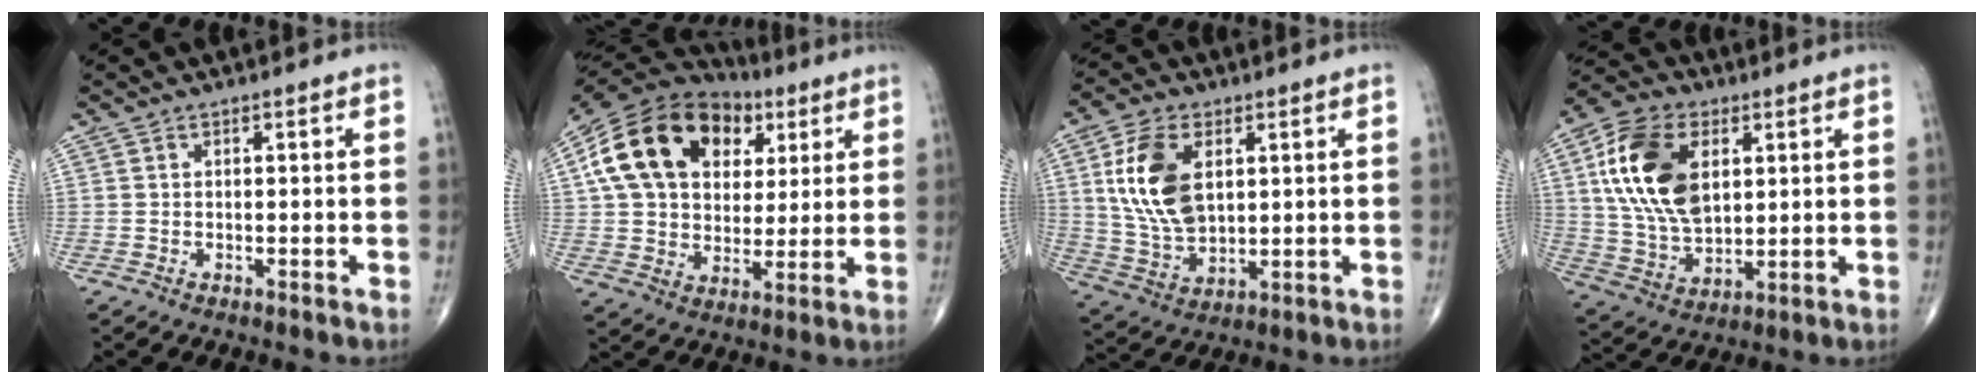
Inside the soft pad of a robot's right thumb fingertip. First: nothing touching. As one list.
[{"total": 22.4, "force": [7.3, 15.7, 14.2], "torque": [-0.245, 0.017, 0.123]}, {"total": 13.8, "force": [3.6, 7.9, 10.7], "torque": [-0.205, -0.011, 0.077]}, {"total": 17.5, "force": [4.7, 10.6, 13.2], "torque": [-0.239, -0.008, 0.089]}]